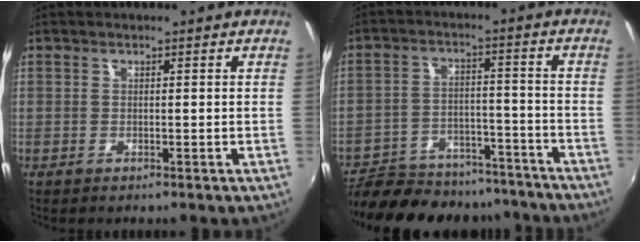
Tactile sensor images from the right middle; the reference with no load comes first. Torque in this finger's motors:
{"motor_torque": [0.90, -1.24, 0.22, 0.14]}